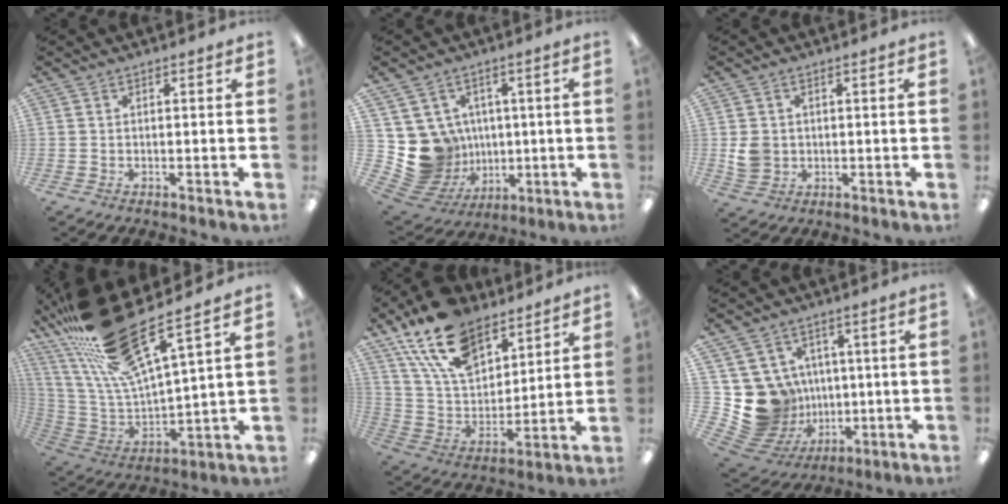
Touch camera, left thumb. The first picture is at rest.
{"total": 11.4, "force": [0.7, 11.1, 2.3], "torque": [-0.084, -0.018, 0.031]}
{"total": 4.7, "force": [0.4, 4.3, 1.9], "torque": [-0.030, 0.006, 0.011]}
{"total": 24.1, "force": [17.1, 5.9, 16.0], "torque": [-0.316, -0.105, 0.285]}
{"total": 19.0, "force": [12.8, 10.4, 9.5], "torque": [-0.184, -0.055, 0.237]}
{"total": 12.9, "force": [0.3, 12.5, 3.1], "torque": [-0.097, -0.021, 0.032]}